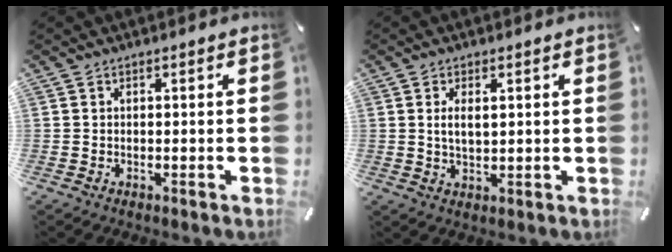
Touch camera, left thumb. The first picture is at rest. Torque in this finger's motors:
{"motor_torque": [0.28, -0.15, 0.14, 0.03, 0.17]}